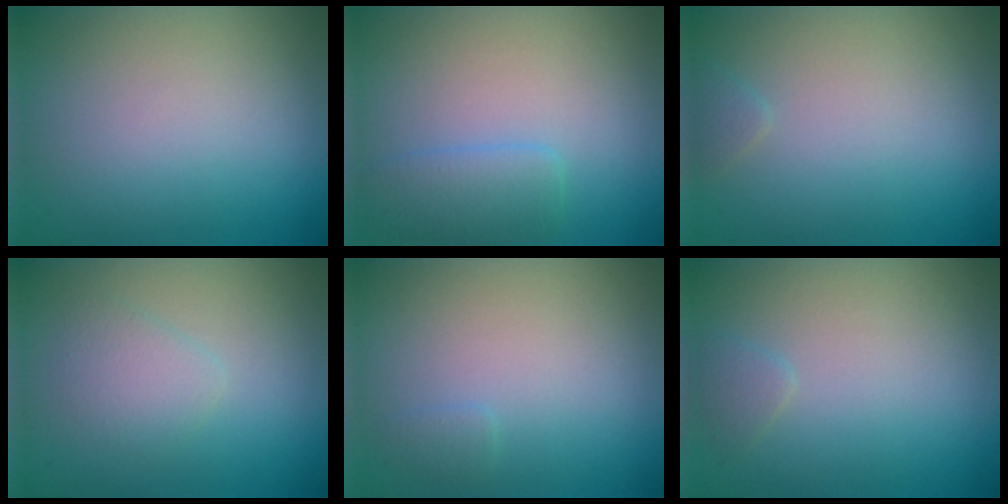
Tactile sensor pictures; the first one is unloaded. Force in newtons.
{"total": 2.3, "press": 2.3, "slide": 0.2}
{"total": 0.7, "press": 0.7, "slide": 0.1}
{"total": 1.9, "press": 1.9, "slide": 0.1}
{"total": 0.6, "press": 0.6, "slide": 0.0}
{"total": 0.9, "press": 0.9, "slide": 0.1}